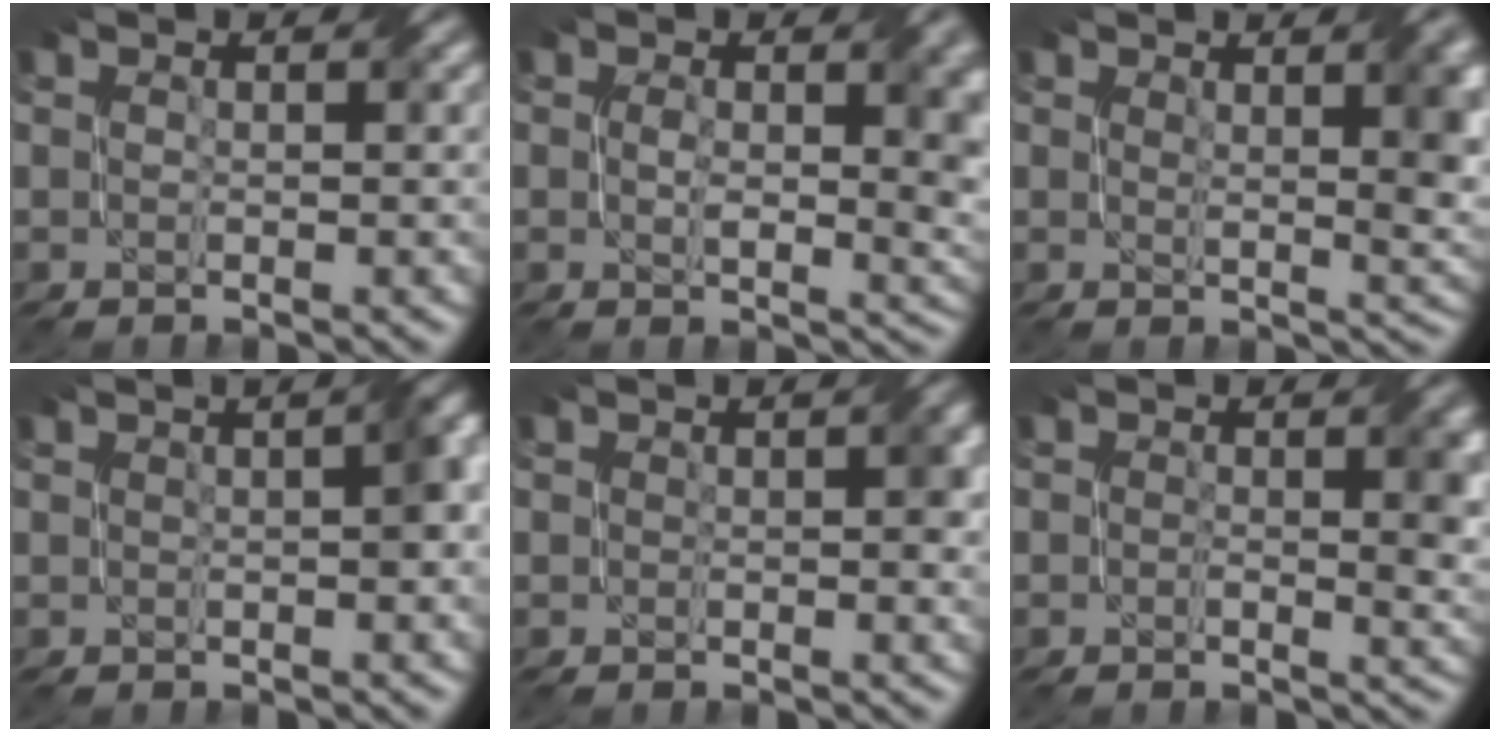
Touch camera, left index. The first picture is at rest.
{"total": 6.1, "force": [0.4, 2.9, 5.3], "torque": [-0.072, -0.004, 0.010]}
{"total": 4.9, "force": [1.8, 1.5, 4.3], "torque": [-0.049, -0.003, 0.032]}
{"total": 3.2, "force": [0.4, 0.9, 3.1], "torque": [-0.035, 0.015, 0.008]}
{"total": 2.0, "force": [0.4, 1.0, 1.7], "torque": [-0.018, 0.004, 0.007]}
{"total": 3.2, "force": [0.2, 1.2, 2.9], "torque": [-0.039, -0.002, 0.001]}